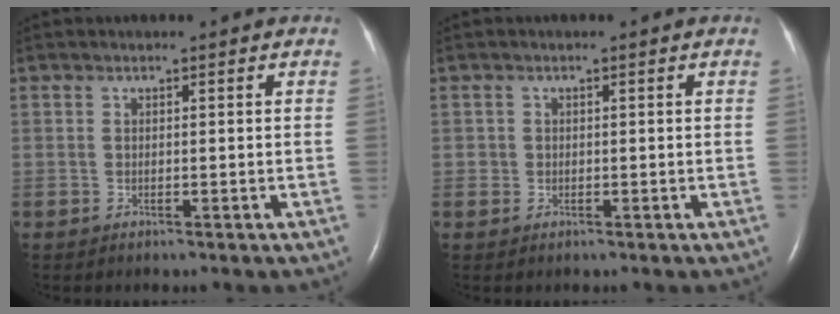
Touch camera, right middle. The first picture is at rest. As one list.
[{"total": 0.8, "force": [-0.1, 0.8, 0.0], "torque": [0.005, 0.006, -0.002]}]